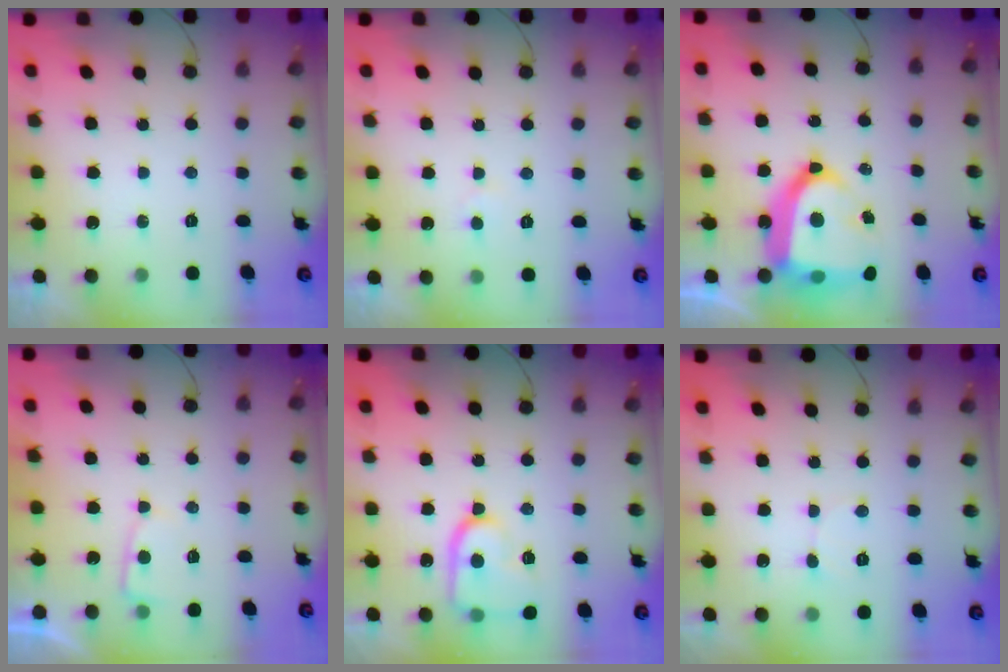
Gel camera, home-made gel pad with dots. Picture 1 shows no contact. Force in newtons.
{"total": 2.8, "press": 2.8, "slide": 0.3}
{"total": 21.5, "press": 21.4, "slide": 1.6}
{"total": 3.2, "press": 3.2, "slide": 0.3}
{"total": 14.4, "press": 14.3, "slide": 1.4}
{"total": 1.9, "press": 1.9, "slide": 0.2}